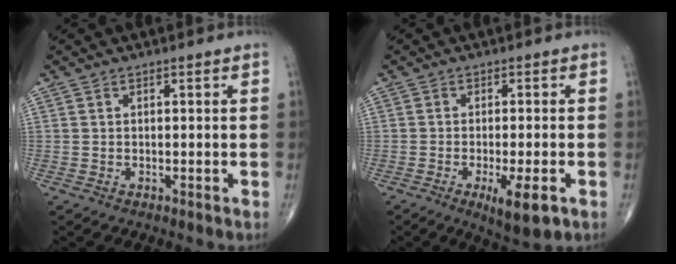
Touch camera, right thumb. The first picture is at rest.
{"total": 7.2, "force": [-3.0, 1.8, 6.2], "torque": [-0.095, -0.011, -0.042]}